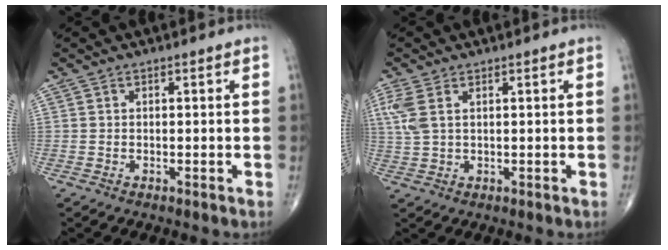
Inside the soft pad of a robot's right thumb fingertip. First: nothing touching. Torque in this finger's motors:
{"motor_torque": [0.02, 0.20, 0.56, 0.42, 0.06]}